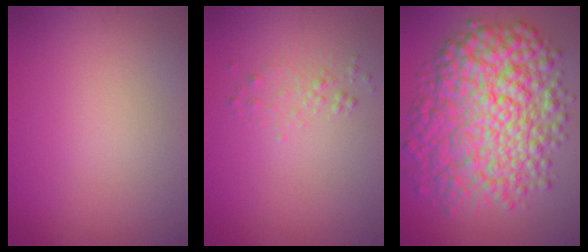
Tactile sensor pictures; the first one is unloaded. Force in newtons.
{"total": 1.0, "press": 1.0, "slide": 0.0}
{"total": 11.6, "press": 11.6, "slide": 0.0}